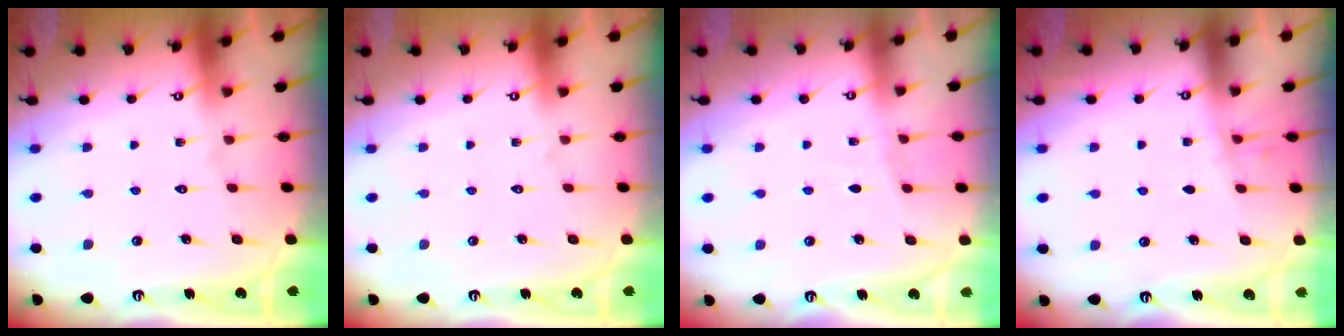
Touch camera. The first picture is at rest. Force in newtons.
{"total": 0.0}
{"total": 2.4, "press": 2.4, "slide": 0.4}
{"total": 1.8, "press": 1.7, "slide": 0.3}